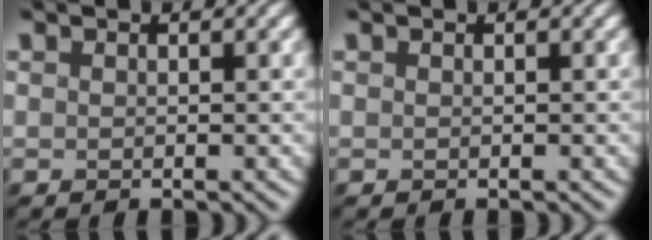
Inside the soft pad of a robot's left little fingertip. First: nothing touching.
{"total": 0.0}